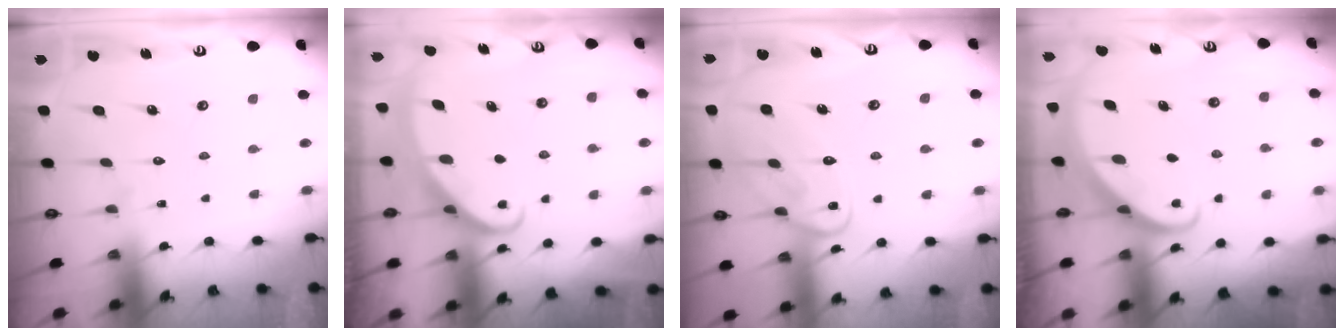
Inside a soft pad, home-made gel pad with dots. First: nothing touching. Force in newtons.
{"total": 2.6, "press": 2.5, "slide": 0.4}
{"total": 12.1, "press": 12.0, "slide": 0.6}
{"total": 2.7, "press": 2.7, "slide": 0.2}